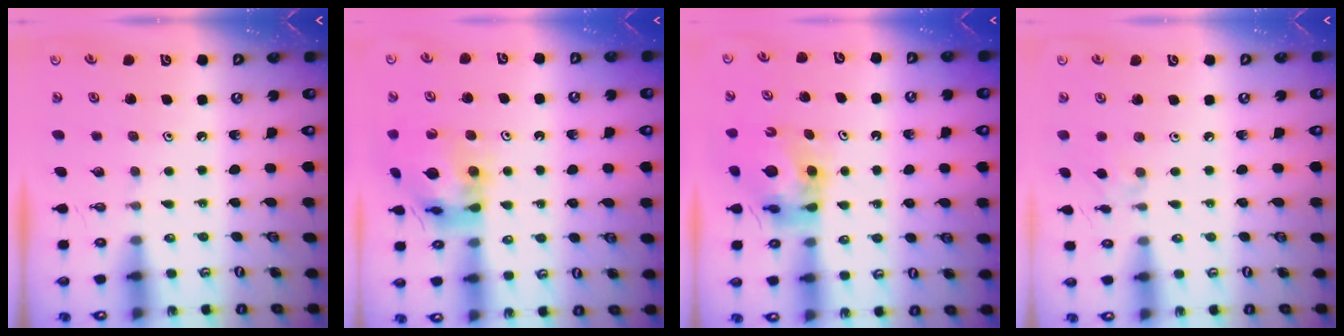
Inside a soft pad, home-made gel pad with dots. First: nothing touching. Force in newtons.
{"total": 13.6, "press": 13.5, "slide": 1.7}
{"total": 9.2, "press": 9.2, "slide": 1.0}
{"total": 1.9, "press": 1.8, "slide": 0.6}